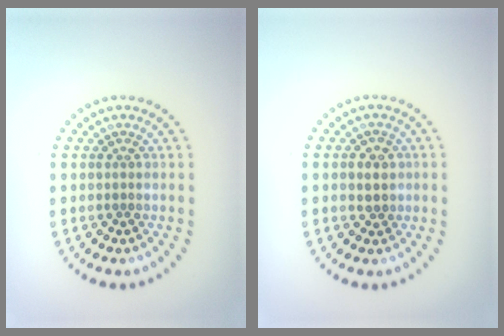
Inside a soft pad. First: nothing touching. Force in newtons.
{"total": 1.5, "press": 1.4, "slide": 0.5}